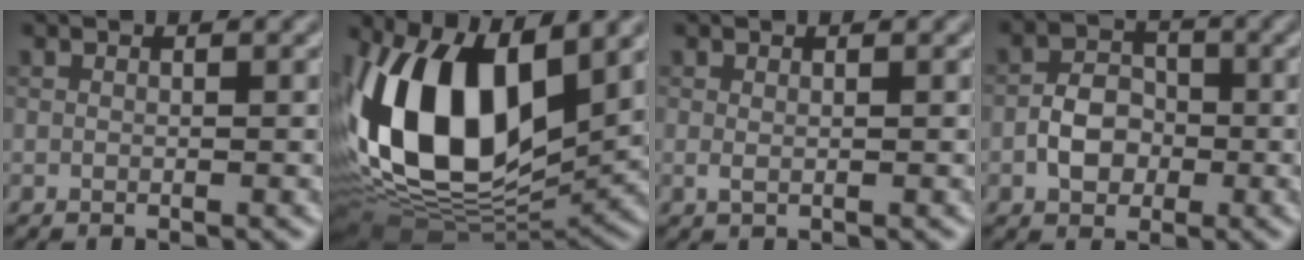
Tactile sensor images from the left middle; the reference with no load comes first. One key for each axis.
{"total": 14.5, "fx": 2.8, "fy": 7.7, "fz": 11.9, "tx": -0.231, "ty": -0.001, "tz": 0.037}
{"total": 0.7, "fx": 0.2, "fy": 0.3, "fz": 0.6, "tx": -0.013, "ty": -0.001, "tz": 0.003}
{"total": 3.5, "fx": -1.1, "fy": 2.6, "fz": 2.1, "tx": -0.031, "ty": 0.006, "tz": -0.023}